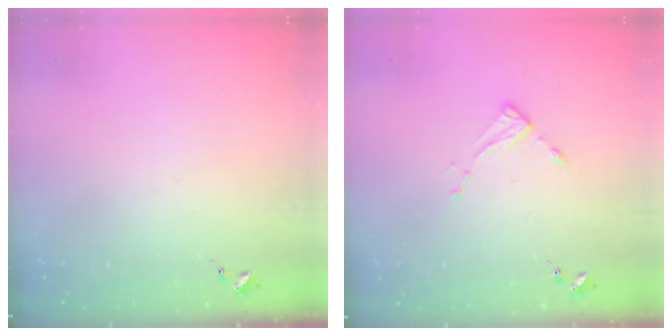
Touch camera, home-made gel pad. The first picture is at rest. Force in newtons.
{"total": 3.9, "press": 3.9, "slide": 0.2}